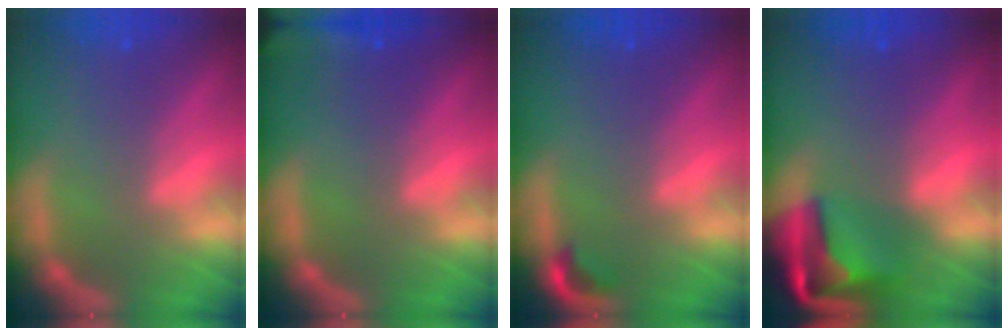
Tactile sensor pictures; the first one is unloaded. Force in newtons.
{"total": 7.0}
{"total": 1.4}
{"total": 8.4}